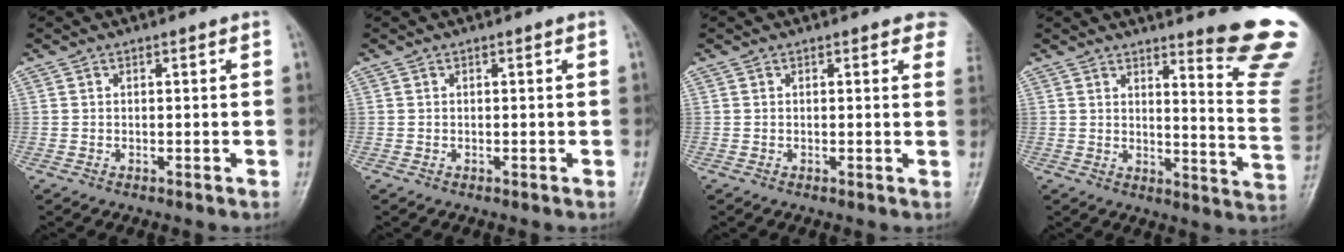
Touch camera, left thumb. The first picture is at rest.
{"total": 0.0}
{"total": 3.6, "force": [2.8, 1.6, 1.5], "torque": [0.014, -0.008, 0.013]}
{"total": 15.2, "force": [12.3, 0.9, 8.8], "torque": [-0.088, -0.139, 0.141]}